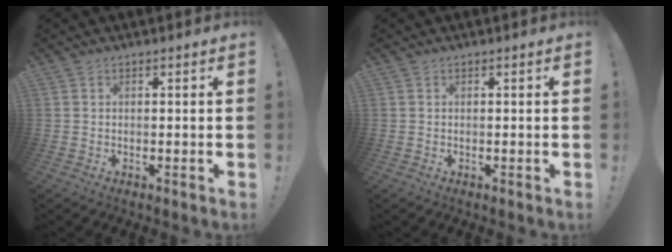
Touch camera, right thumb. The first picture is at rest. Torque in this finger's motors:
{"motor_torque": [0.00, 0.00, 0.00, 0.00, 0.00]}